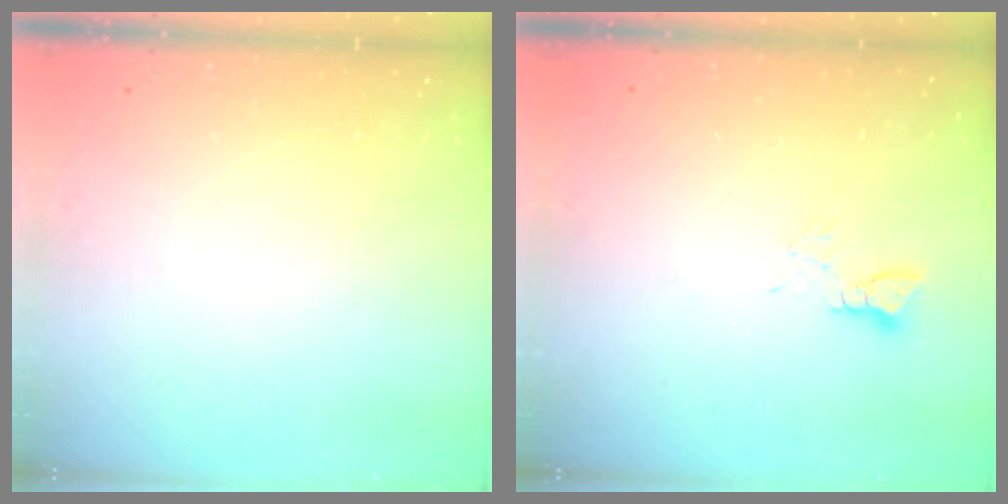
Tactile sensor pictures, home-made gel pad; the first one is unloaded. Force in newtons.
{"total": 2.5, "press": 2.5, "slide": 0.3}